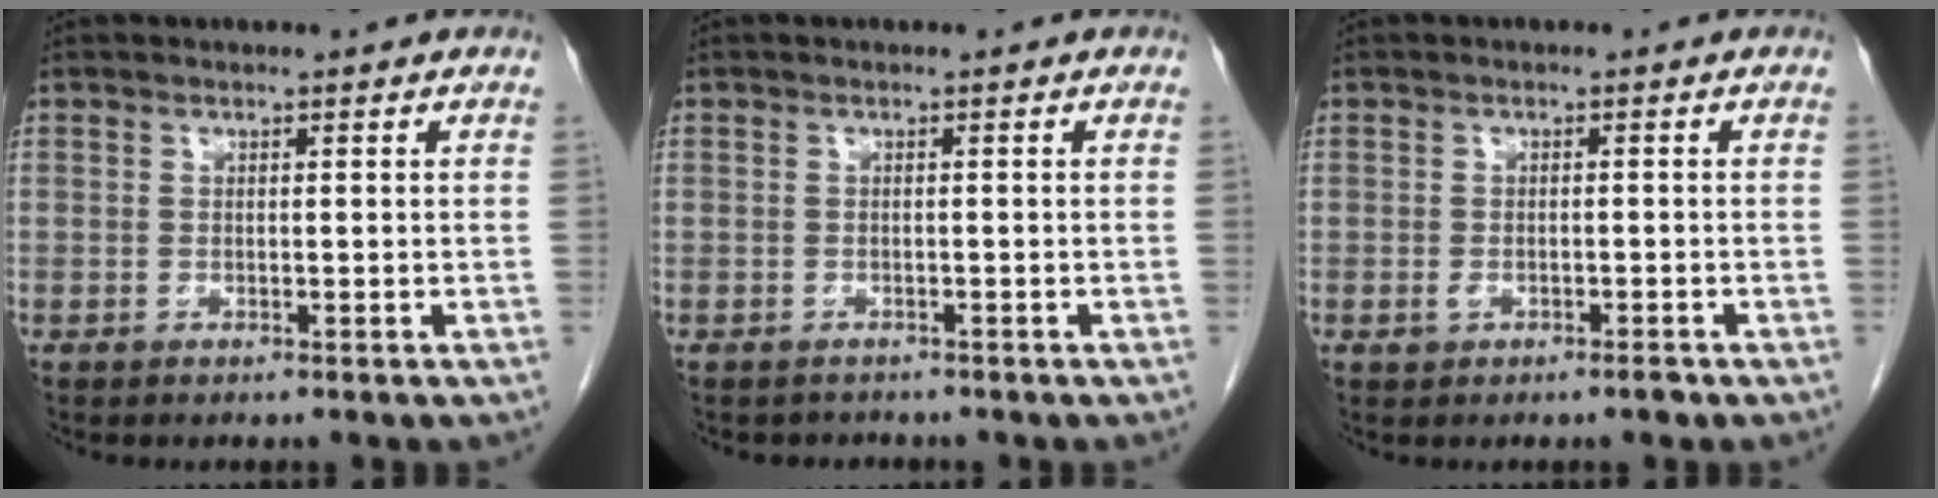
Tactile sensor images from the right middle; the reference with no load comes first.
{"total": 1.3, "force": [-1.2, 0.5, -0.2], "torque": [-0.007, -0.004, -0.019]}
{"total": 1.9, "force": [-1.0, 0.9, 1.4], "torque": [-0.020, 0.002, -0.011]}